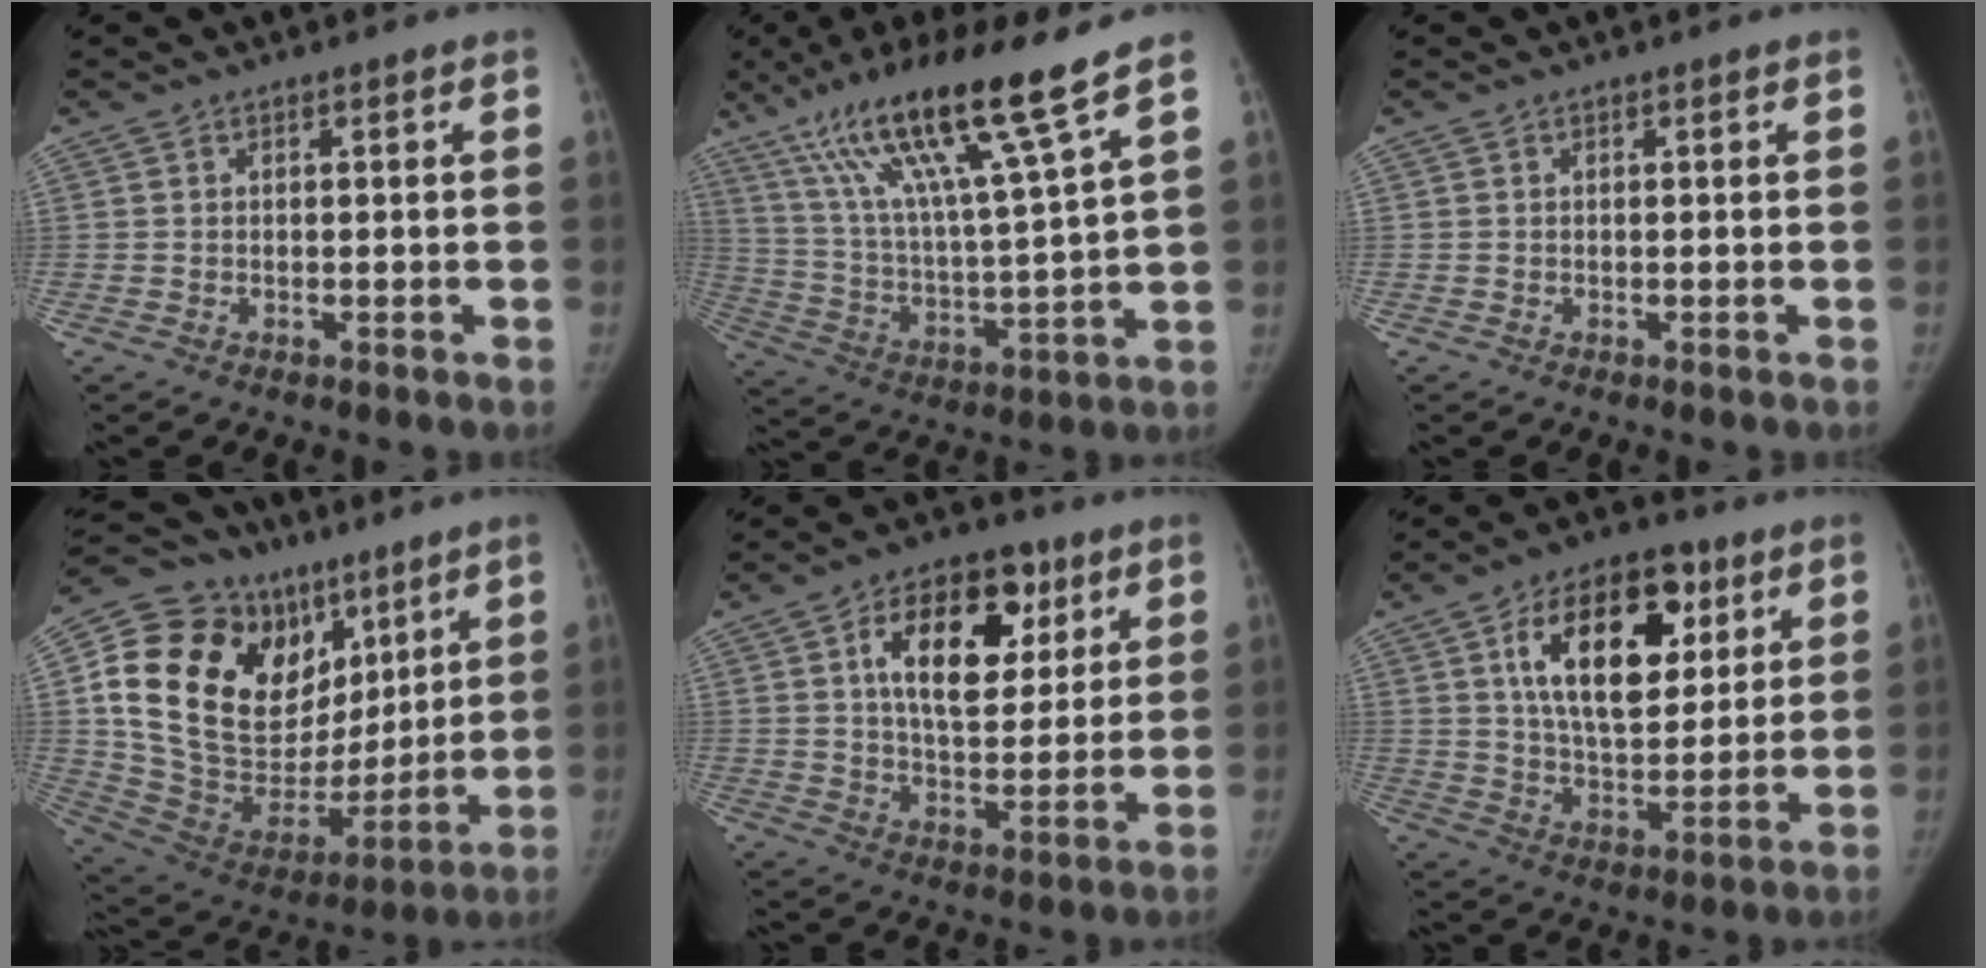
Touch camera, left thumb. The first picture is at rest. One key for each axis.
{"total": 18.5, "fx": 12.6, "fy": 0.0, "fz": 13.6, "tx": -0.227, "ty": -0.056, "tz": 0.228}
{"total": 0.0}
{"total": 30.7, "fx": 11.9, "fy": 20.3, "fz": 19.7, "tx": -0.324, "ty": 0.011, "tz": 0.222}
{"total": 15.6, "fx": 5.9, "fy": 9.2, "fz": 11.2, "tx": -0.134, "ty": -0.012, "tz": 0.096}
{"total": 18.7, "fx": 7.0, "fy": 10.6, "fz": 13.8, "tx": -0.174, "ty": -0.021, "tz": 0.117}